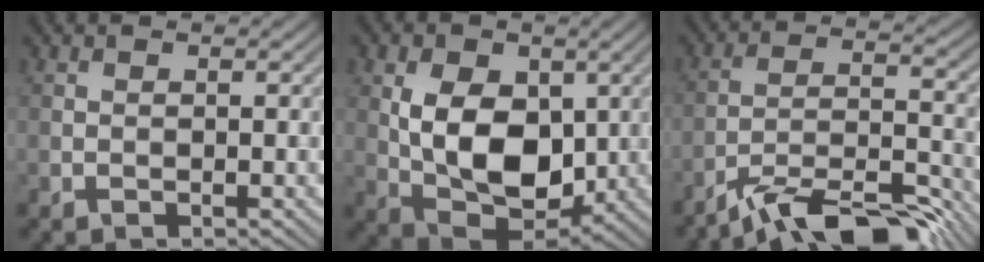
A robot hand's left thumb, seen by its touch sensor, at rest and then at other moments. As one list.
[{"total": 10.4, "force": [0.8, 6.9, 7.8], "torque": [-0.156, -0.011, 0.017]}, {"total": 12.1, "force": [-9.9, 2.3, 6.4], "torque": [-0.104, 0.012, -0.174]}]